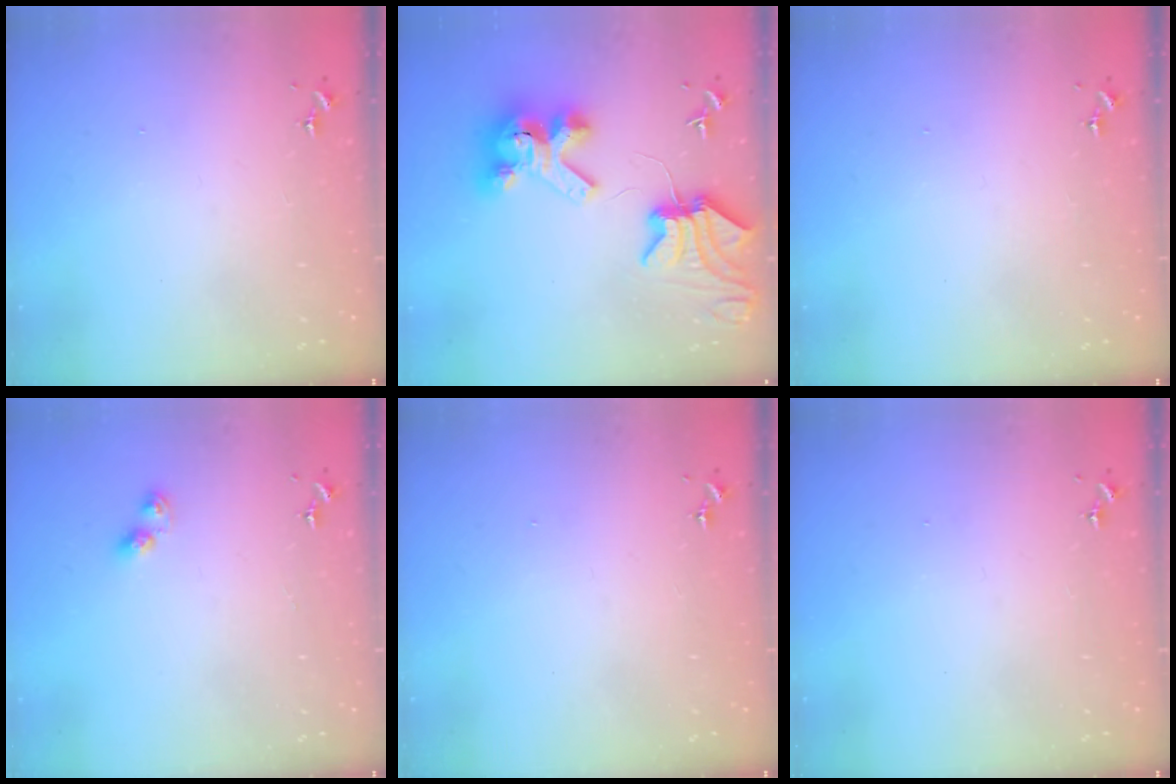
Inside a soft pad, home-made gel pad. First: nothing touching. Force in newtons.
{"total": 10.2, "press": 10.1, "slide": 1.5}
{"total": 0.0}
{"total": 4.8, "press": 4.5, "slide": 1.7}
{"total": 0.0}
{"total": 0.0}